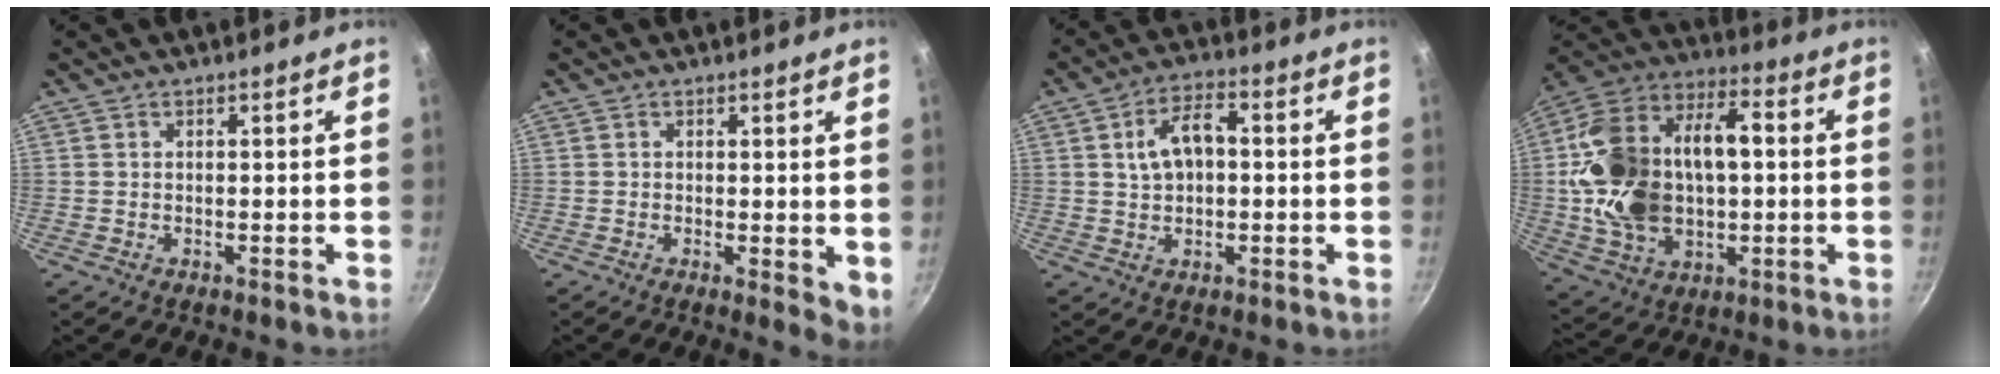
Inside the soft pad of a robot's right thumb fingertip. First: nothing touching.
{"total": 3.8, "force": [0.2, 1.3, 3.5], "torque": [-0.047, -0.012, 0.003]}
{"total": 7.4, "force": [0.9, 4.4, 5.9], "torque": [-0.098, 0.018, 0.012]}
{"total": 25.3, "force": [0.9, 15.3, 20.2], "torque": [-0.380, 0.019, 0.019]}